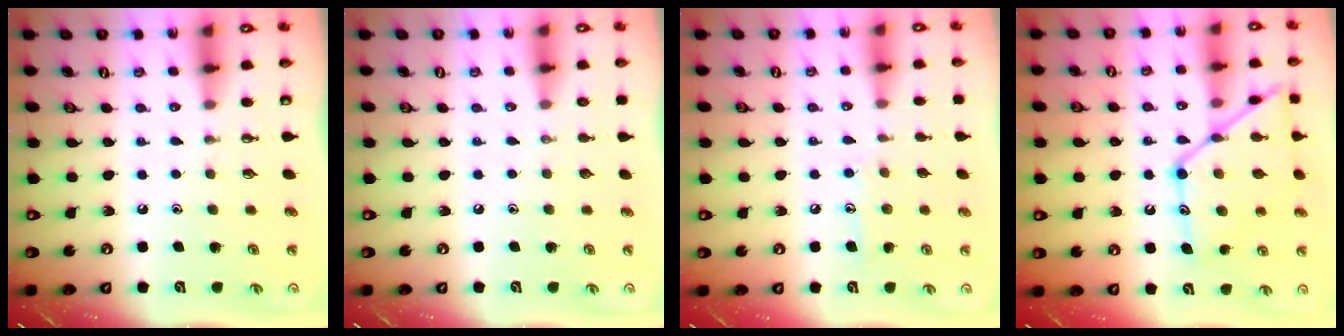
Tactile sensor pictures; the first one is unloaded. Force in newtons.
{"total": 0.0}
{"total": 7.5, "press": 7.4, "slide": 0.5}
{"total": 17.2, "press": 17.2, "slide": 1.4}